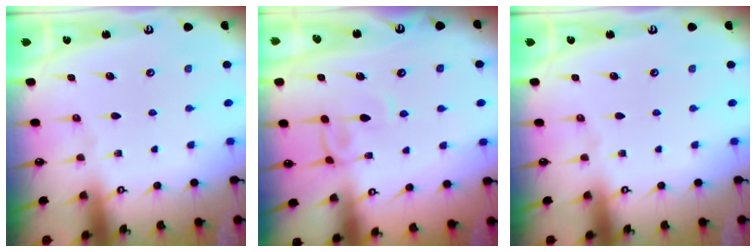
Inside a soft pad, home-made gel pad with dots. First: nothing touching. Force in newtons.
{"total": 3.5, "press": 3.5, "slide": 0.1}
{"total": 0.0}